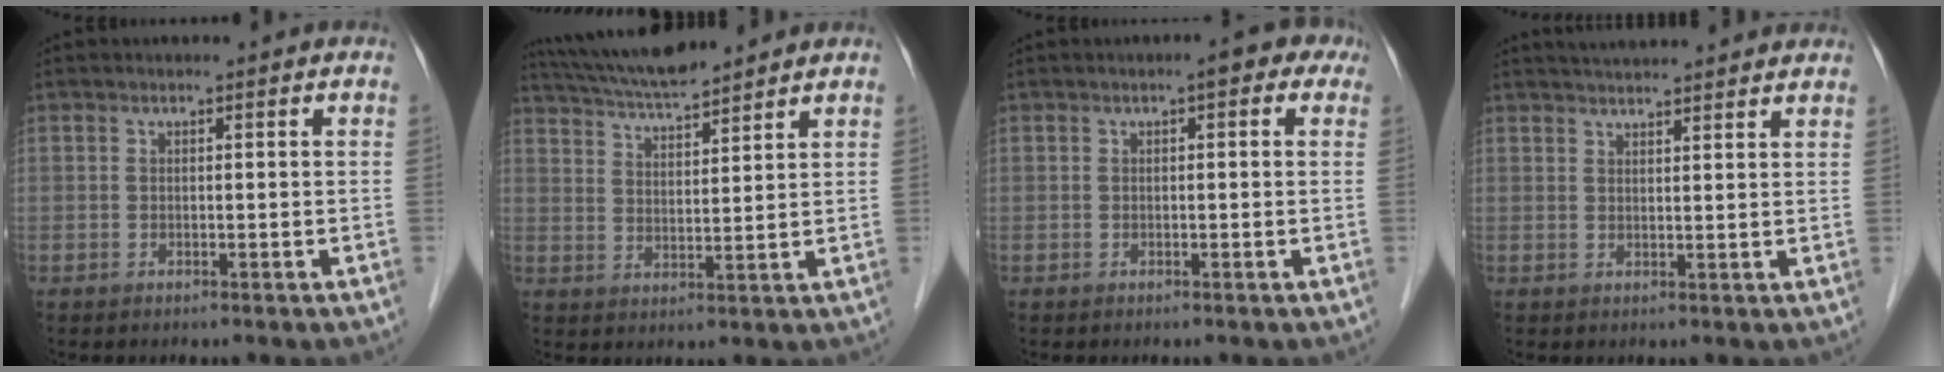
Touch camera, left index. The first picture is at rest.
{"total": 9.8, "force": [9.0, 0.7, 3.7], "torque": [-0.072, 0.023, 0.163]}
{"total": 3.5, "force": [1.5, 1.5, 2.8], "torque": [-0.022, 0.021, 0.008]}
{"total": 10.5, "force": [9.7, 1.0, 4.0], "torque": [-0.058, 0.027, 0.121]}